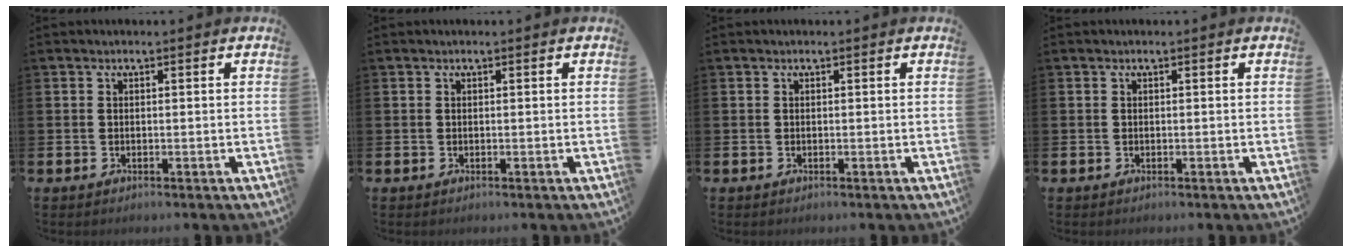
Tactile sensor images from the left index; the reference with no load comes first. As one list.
[{"total": 0.0}, {"total": 0.0}, {"total": 0.0}]